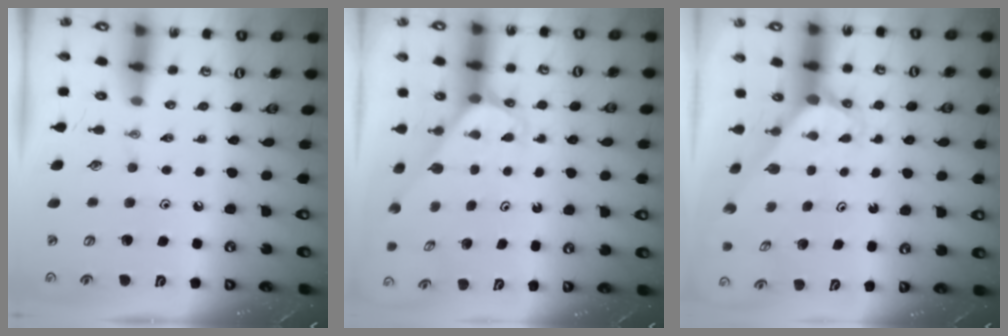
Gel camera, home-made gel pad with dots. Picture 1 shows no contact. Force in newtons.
{"total": 2.4, "press": 2.4, "slide": 0.2}
{"total": 2.8, "press": 2.8, "slide": 0.2}